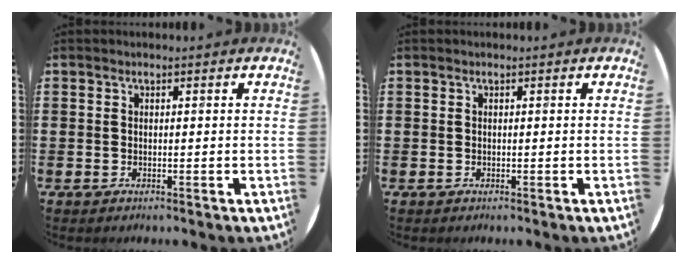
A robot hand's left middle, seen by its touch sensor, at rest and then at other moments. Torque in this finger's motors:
{"motor_torque": [0.00, 0.00, -0.02, 0.00]}